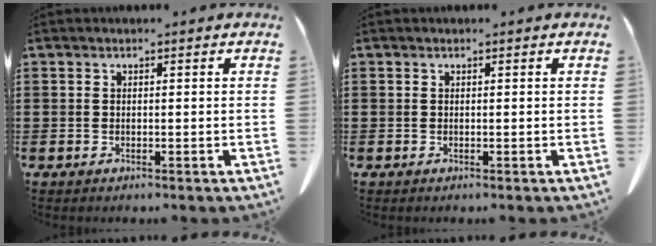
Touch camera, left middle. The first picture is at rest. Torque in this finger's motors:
{"motor_torque": [0.00, 0.00, 0.00, -0.01]}